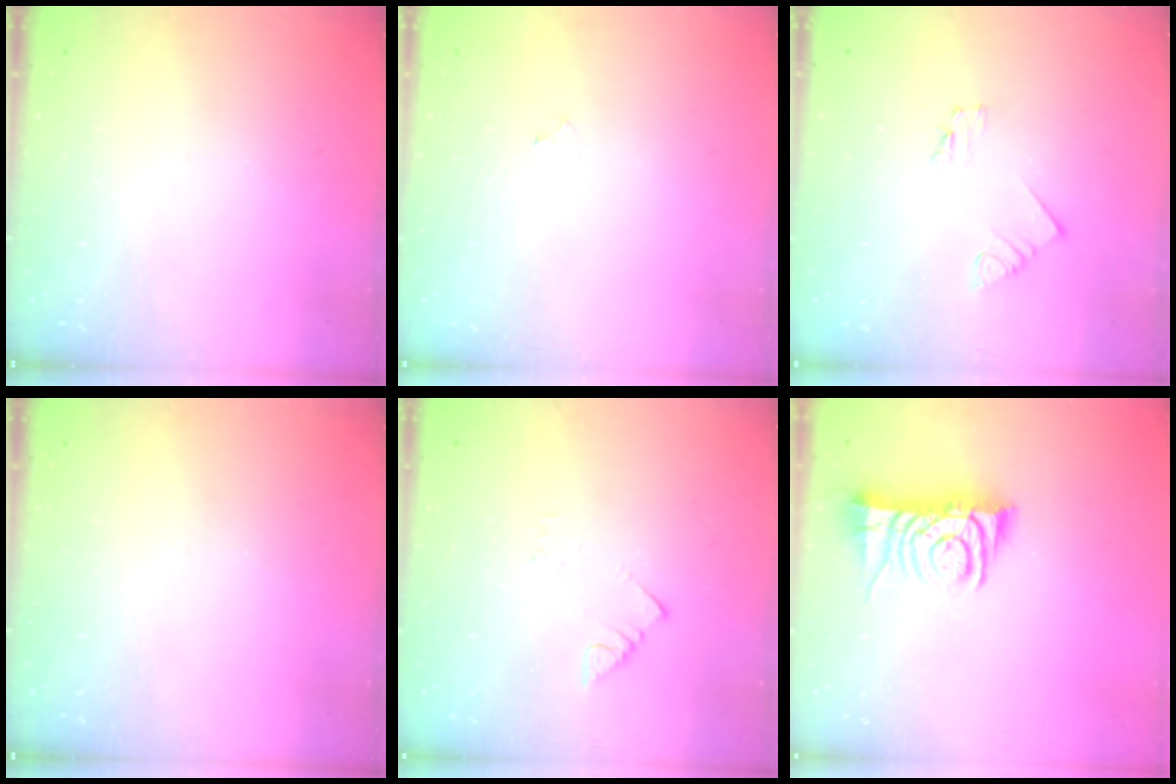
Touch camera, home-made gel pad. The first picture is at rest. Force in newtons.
{"total": 2.3, "press": 2.3, "slide": 0.2}
{"total": 1.2, "press": 1.2, "slide": 0.0}
{"total": 0.0}
{"total": 1.5, "press": 1.5, "slide": 0.3}
{"total": 8.0, "press": 8.0, "slide": 0.7}